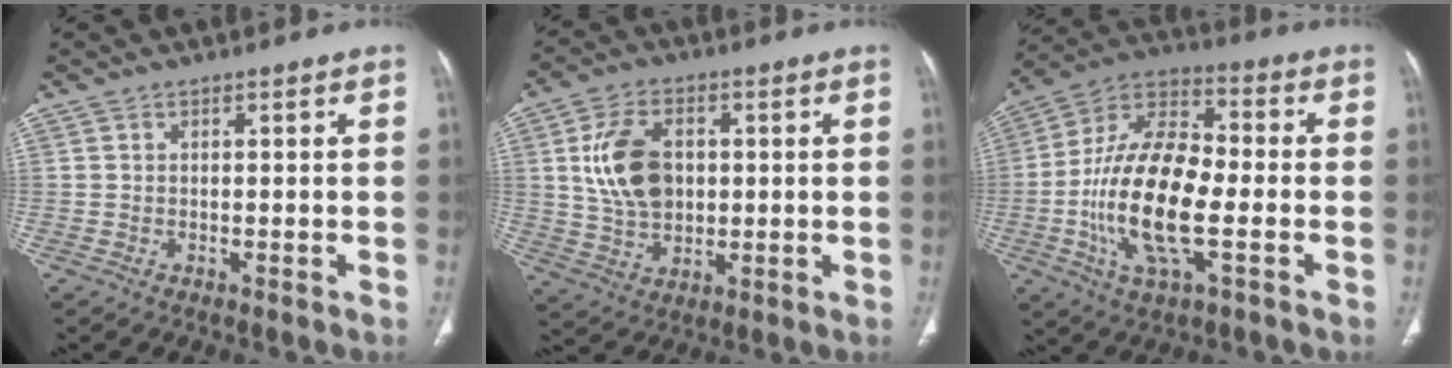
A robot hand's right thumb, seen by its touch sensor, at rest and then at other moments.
{"total": 11.7, "force": [1.7, 8.0, 8.4], "torque": [-0.141, -0.002, 0.038]}
{"total": 19.5, "force": [-3.8, 8.6, 17.0], "torque": [-0.323, 0.023, -0.072]}